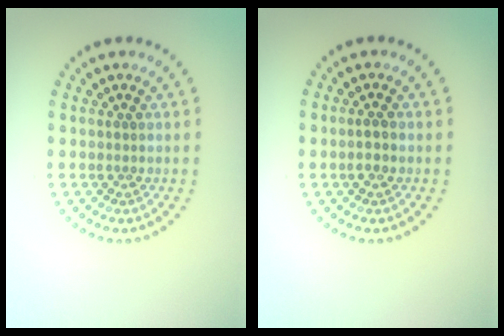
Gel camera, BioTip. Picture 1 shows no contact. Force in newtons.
{"total": 1.2, "press": 1.1, "slide": 0.3}